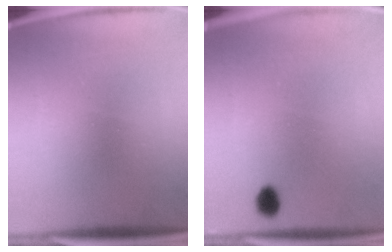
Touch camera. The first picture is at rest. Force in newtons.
{"total": 3.0}